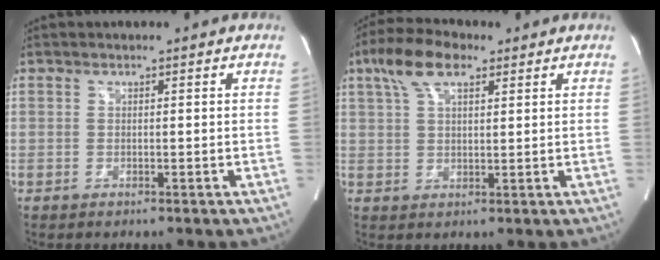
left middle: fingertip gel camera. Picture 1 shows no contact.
{"total": 7.7, "force": [4.4, 3.1, 5.5], "torque": [-0.116, 0.025, 0.081]}